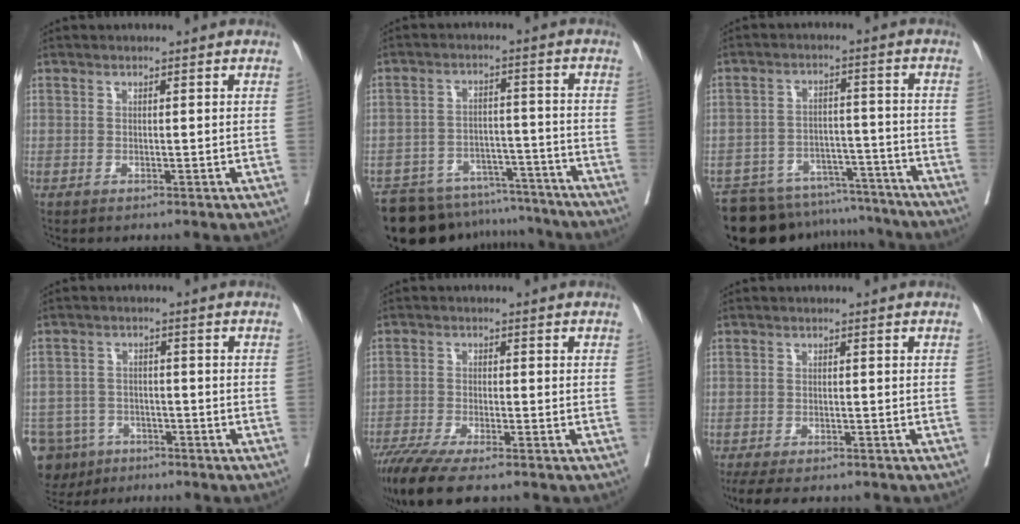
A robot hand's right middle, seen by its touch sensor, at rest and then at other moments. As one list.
[{"total": 16.4, "force": [-14.8, 6.0, 3.6], "torque": [-0.062, 0.020, -0.205]}, {"total": 16.3, "force": [-14.9, 5.8, 3.3], "torque": [-0.054, 0.024, -0.206]}, {"total": 10.6, "force": [-6.9, 7.6, 2.6], "torque": [-0.070, -0.003, -0.107]}, {"total": 9.5, "force": [-7.6, 1.3, 5.7], "torque": [-0.088, -0.022, -0.128]}, {"total": 9.5, "force": [-7.9, 2.8, 4.4], "torque": [-0.065, -0.009, -0.111]}]